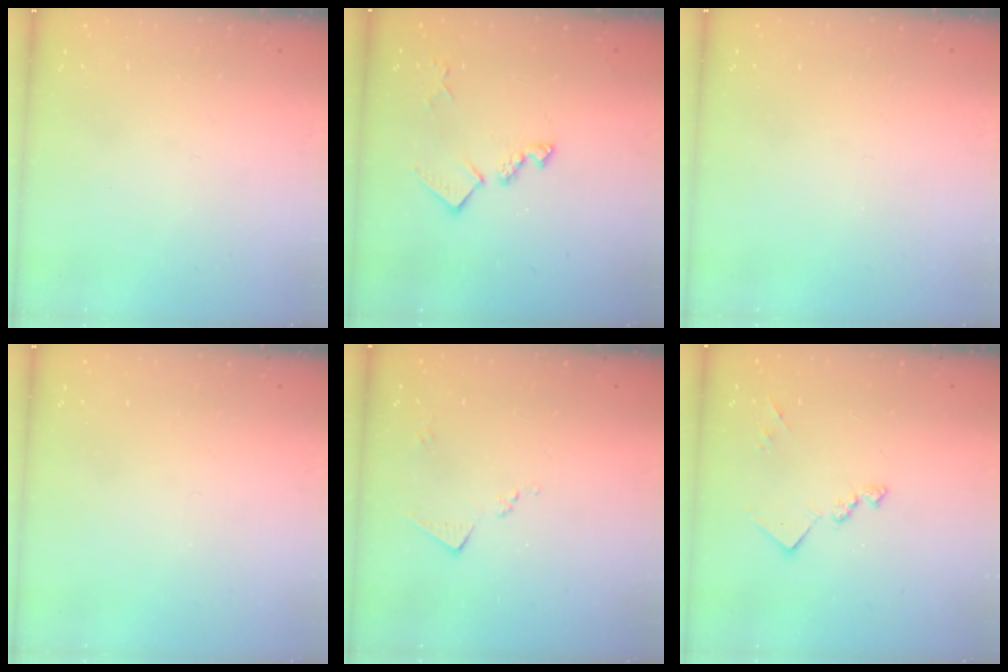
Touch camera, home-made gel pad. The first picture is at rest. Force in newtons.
{"total": 12.0, "press": 12.0, "slide": 0.4}
{"total": 0.0}
{"total": 0.0}
{"total": 6.4, "press": 6.4, "slide": 0.8}
{"total": 10.5, "press": 10.4, "slide": 0.5}